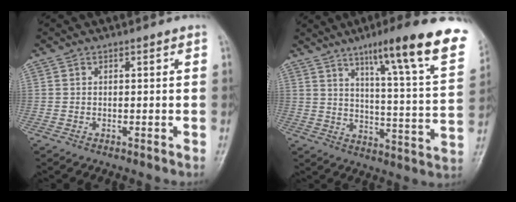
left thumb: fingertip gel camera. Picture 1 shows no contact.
{"total": 22.8, "force": [13.3, 3.0, 18.2], "torque": [-0.236, -0.047, 0.186]}